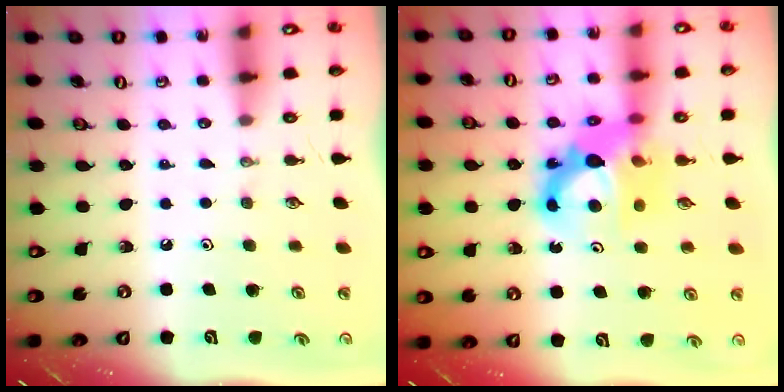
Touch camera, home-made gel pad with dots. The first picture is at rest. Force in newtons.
{"total": 12.4, "press": 12.3, "slide": 1.1}